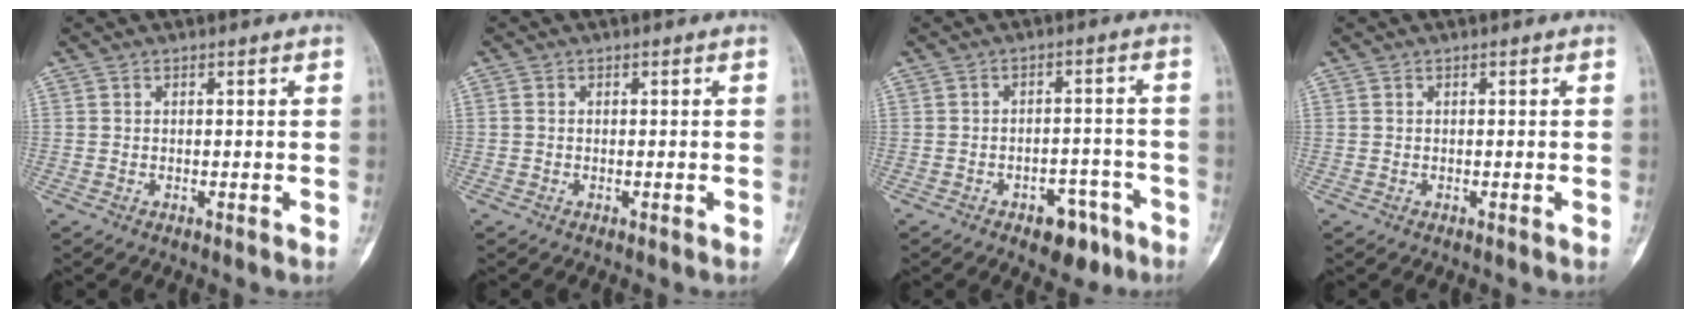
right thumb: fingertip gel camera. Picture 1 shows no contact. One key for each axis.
{"total": 0.5, "fx": 0.0, "fy": 0.5, "fz": 0.3, "tx": -0.004, "ty": 0.002, "tz": -0.002}
{"total": 7.1, "fx": -4.2, "fy": 4.0, "fz": 4.0, "tx": -0.029, "ty": 0.035, "tz": -0.054}
{"total": 0.0}